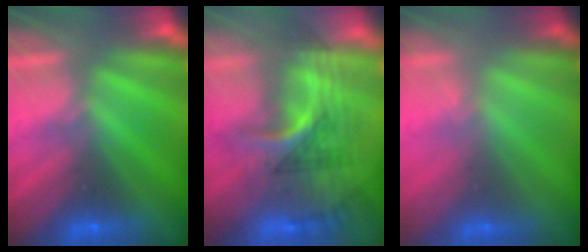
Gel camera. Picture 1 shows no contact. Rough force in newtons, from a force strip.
{"total": 2.9}
{"total": 1.6}